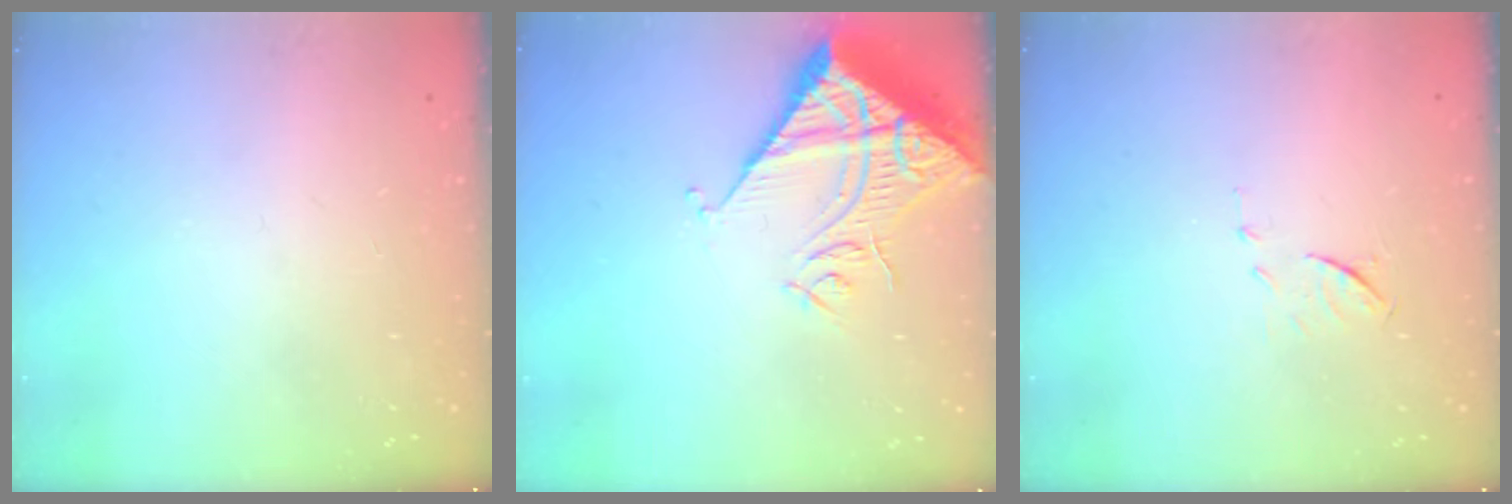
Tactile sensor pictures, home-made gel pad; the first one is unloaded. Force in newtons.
{"total": 13.5, "press": 13.4, "slide": 1.7}
{"total": 6.3, "press": 6.2, "slide": 0.6}